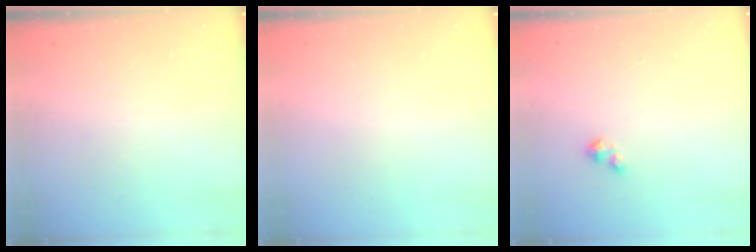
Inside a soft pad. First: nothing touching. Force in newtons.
{"total": 0.0}
{"total": 1.7, "press": 1.7, "slide": 0.2}